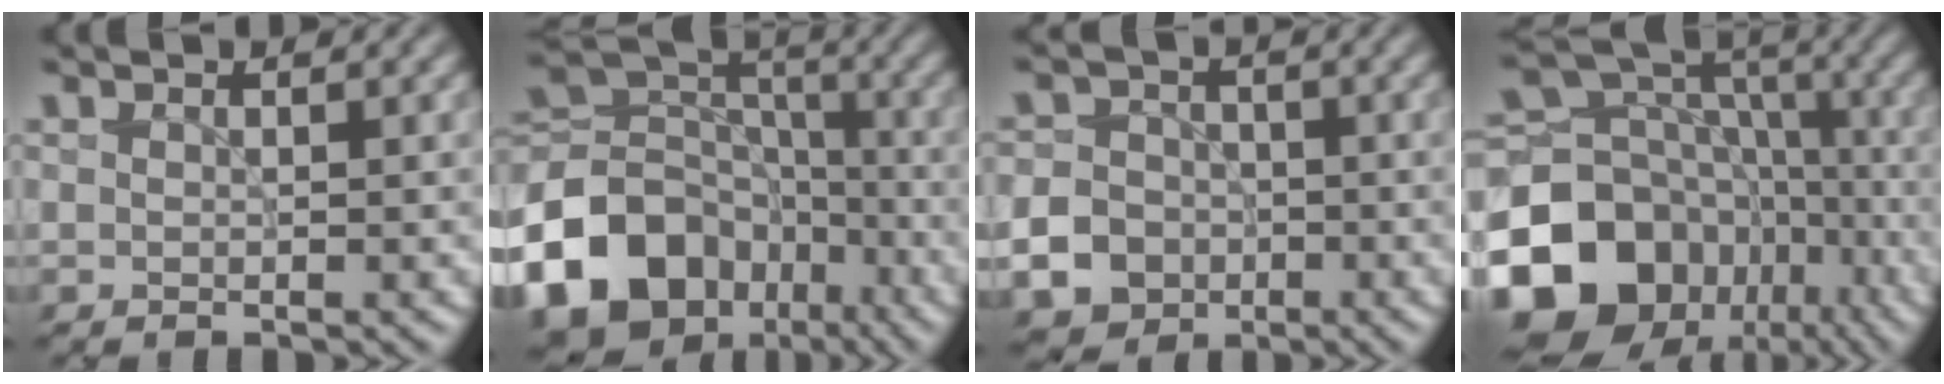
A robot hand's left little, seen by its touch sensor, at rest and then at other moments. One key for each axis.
{"total": 16.0, "fx": -8.7, "fy": 11.7, "fz": 6.7, "tx": -0.168, "ty": -0.002, "tz": -0.146}
{"total": 12.0, "fx": -5.0, "fy": 10.6, "fz": 2.8, "tx": -0.080, "ty": -0.036, "tz": -0.108}
{"total": 18.4, "fx": -8.2, "fy": 14.3, "fz": 8.2, "tx": -0.198, "ty": -0.015, "tz": -0.138}